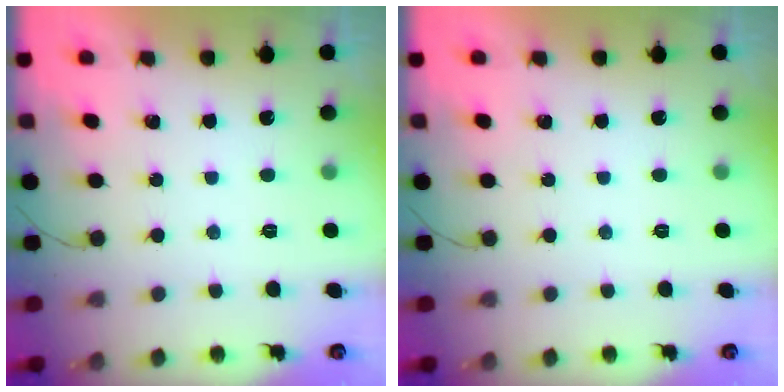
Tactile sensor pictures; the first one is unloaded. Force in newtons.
{"total": 0.0}